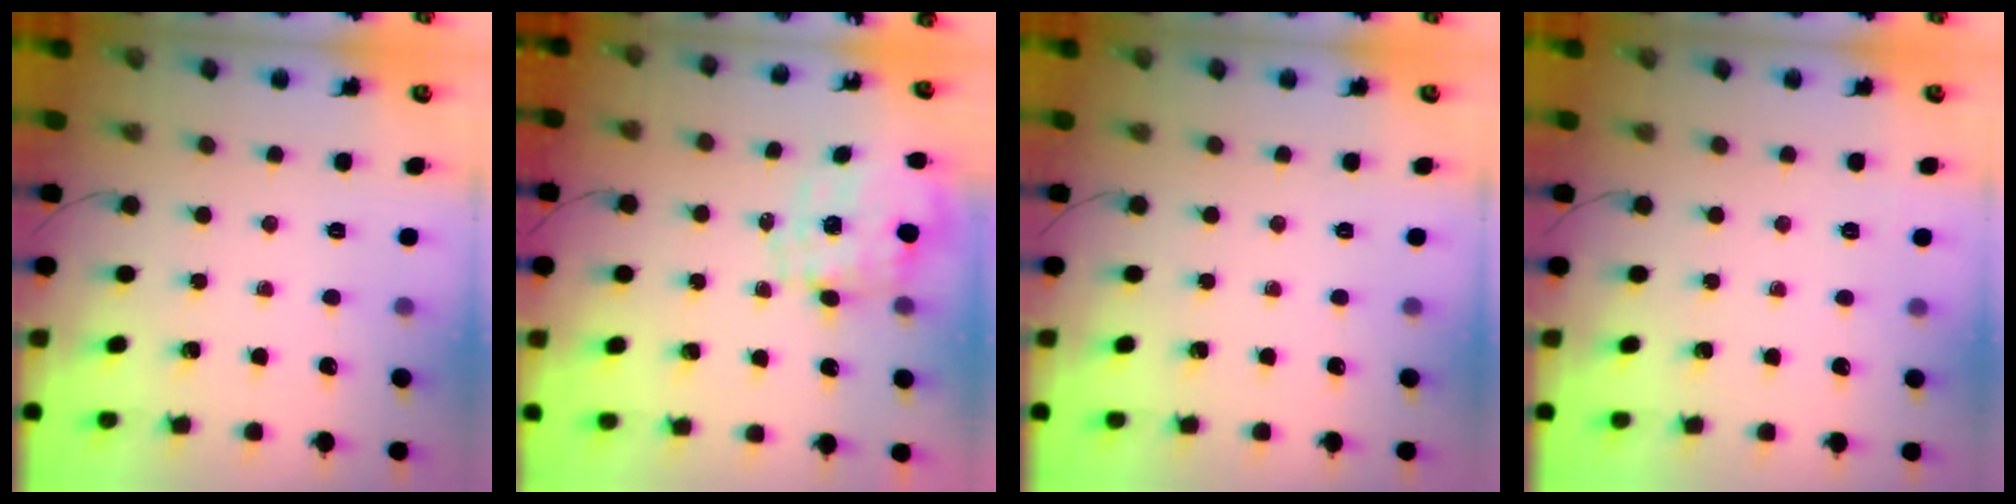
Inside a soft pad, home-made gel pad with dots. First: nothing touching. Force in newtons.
{"total": 2.1, "press": 1.8, "slide": 1.1}
{"total": 0.0}
{"total": 4.8, "press": 4.6, "slide": 1.3}